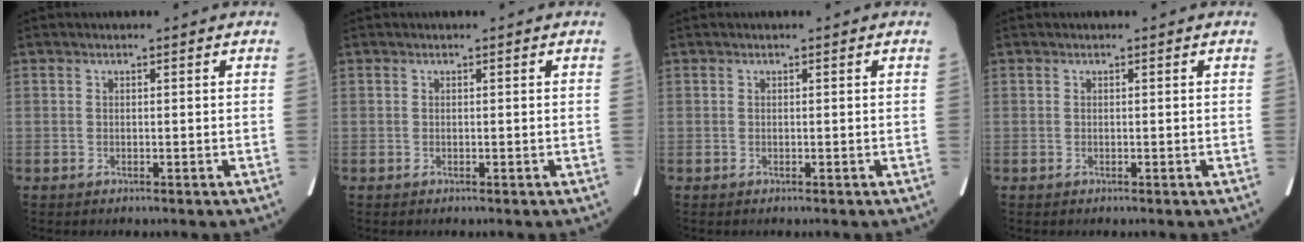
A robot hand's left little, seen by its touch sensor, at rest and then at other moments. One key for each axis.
{"total": 0.0}
{"total": 0.0}
{"total": 0.0}